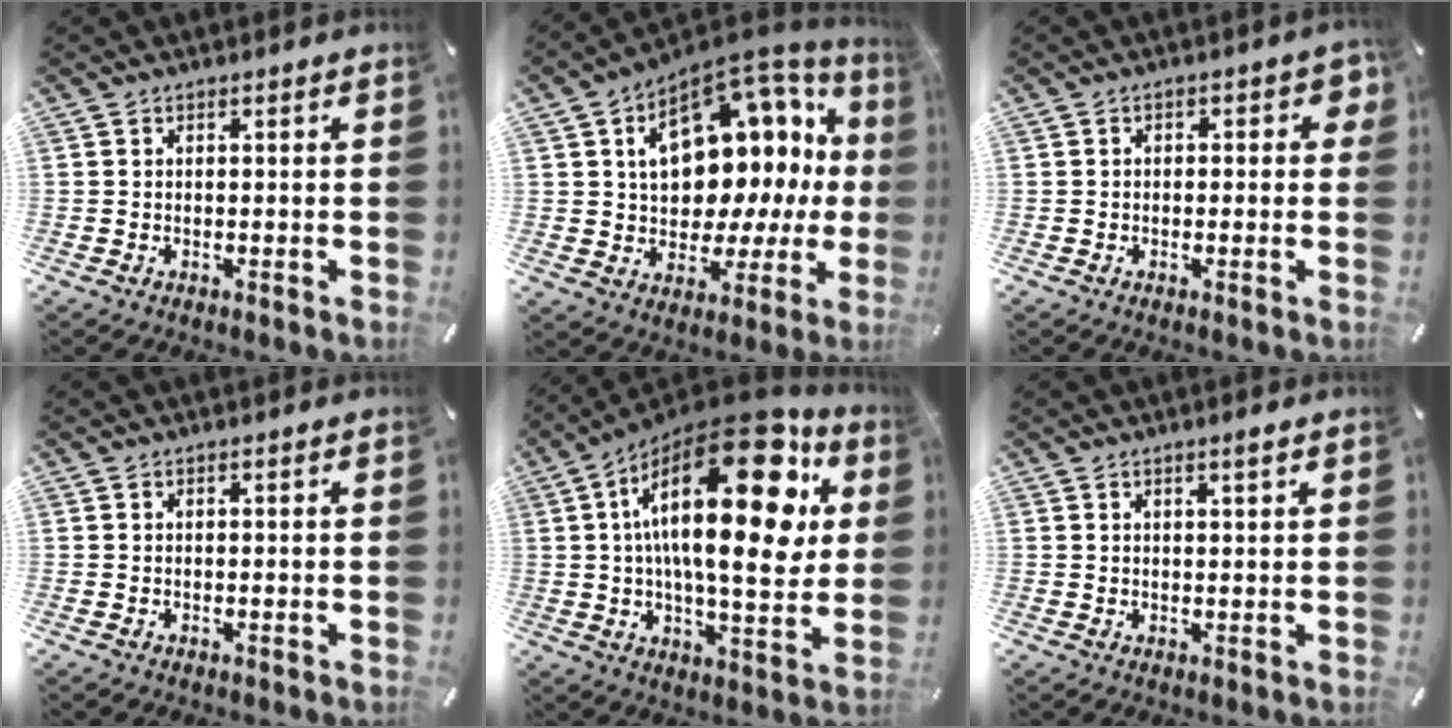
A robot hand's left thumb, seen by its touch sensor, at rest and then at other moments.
{"total": 16.0, "force": [5.5, 11.3, 9.9], "torque": [-0.135, -0.052, 0.097]}
{"total": 2.9, "force": [-0.3, 1.6, 2.3], "torque": [-0.035, 0.008, -0.008]}
{"total": 0.0}
{"total": 29.7, "force": [9.1, 12.4, 25.4], "torque": [-0.418, -0.054, 0.140]}
{"total": 1.8, "force": [1.2, 0.2, 1.3], "torque": [-0.027, 0.001, 0.020]}